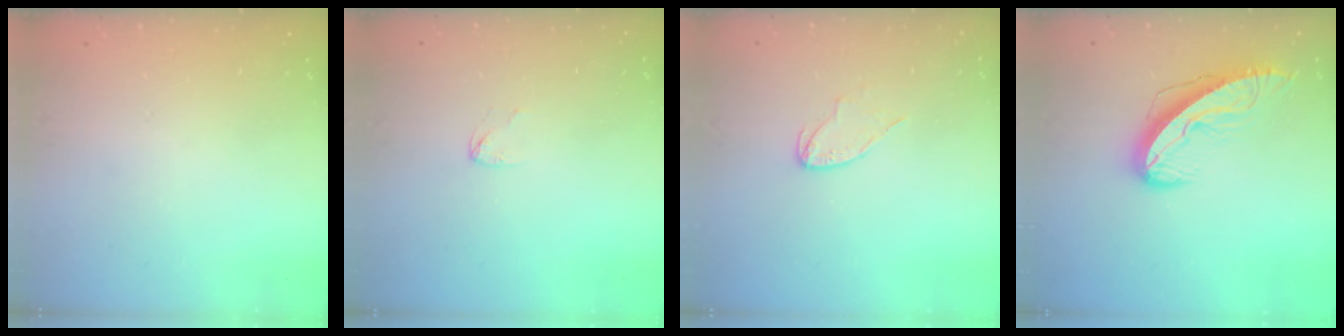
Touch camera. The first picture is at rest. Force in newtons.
{"total": 2.8, "press": 2.8, "slide": 0.2}
{"total": 4.5, "press": 4.4, "slide": 0.3}
{"total": 10.0, "press": 10.0, "slide": 1.2}